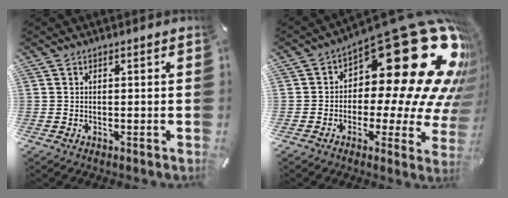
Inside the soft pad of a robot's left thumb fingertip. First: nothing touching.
{"total": 32.7, "force": [11.9, 14.6, 26.7], "torque": [-0.334, -0.117, 0.221]}